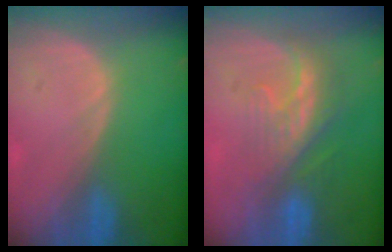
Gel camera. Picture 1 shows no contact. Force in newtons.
{"total": 8.4, "press": 7.2, "slide": 4.2}